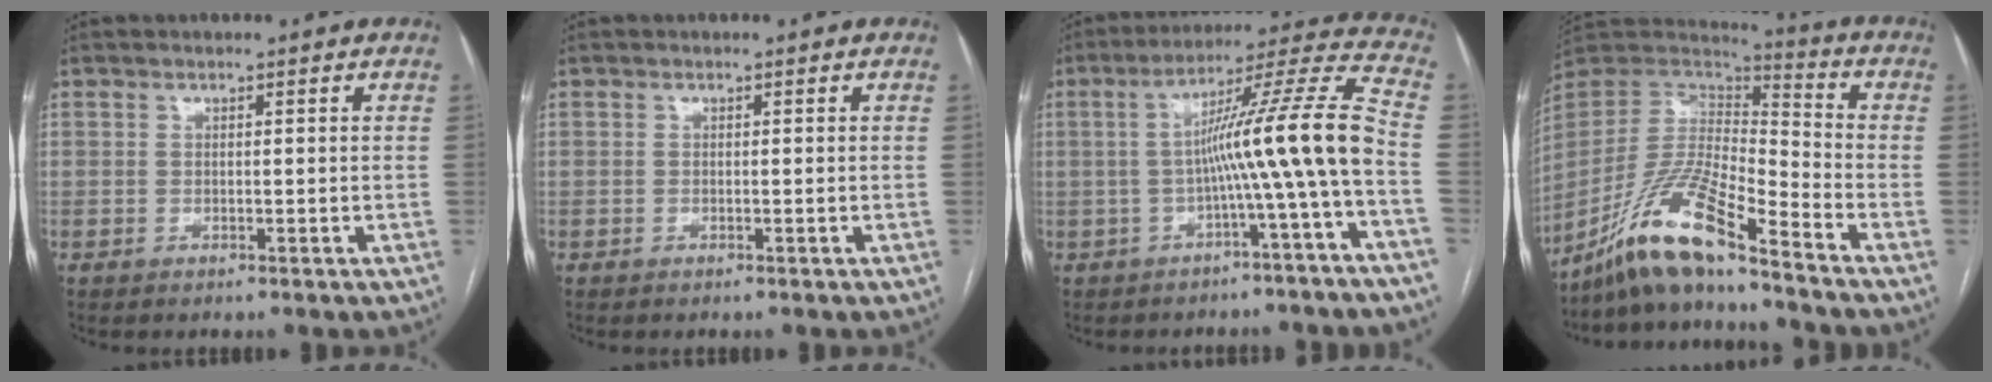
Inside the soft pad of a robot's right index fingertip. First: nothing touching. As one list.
[{"total": 0.0}, {"total": 12.9, "force": [-2.9, -2.1, 12.4], "torque": [-0.183, 0.026, -0.050]}, {"total": 15.6, "force": [-11.9, 1.0, 9.9], "torque": [-0.196, -0.005, -0.225]}]